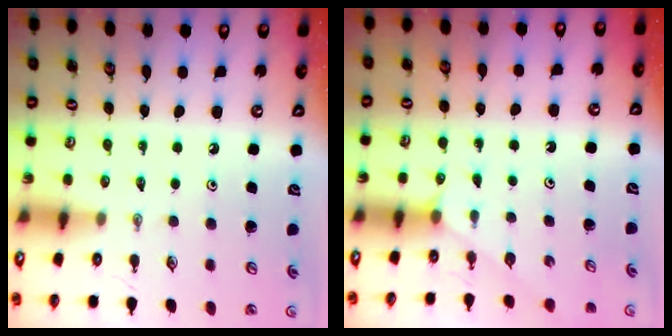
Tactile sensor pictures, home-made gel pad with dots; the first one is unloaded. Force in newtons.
{"total": 2.1, "press": 2.0, "slide": 0.3}